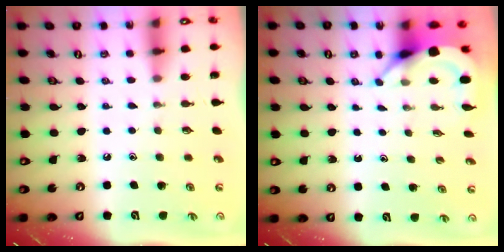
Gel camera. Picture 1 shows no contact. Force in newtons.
{"total": 3.8, "press": 3.8, "slide": 0.1}